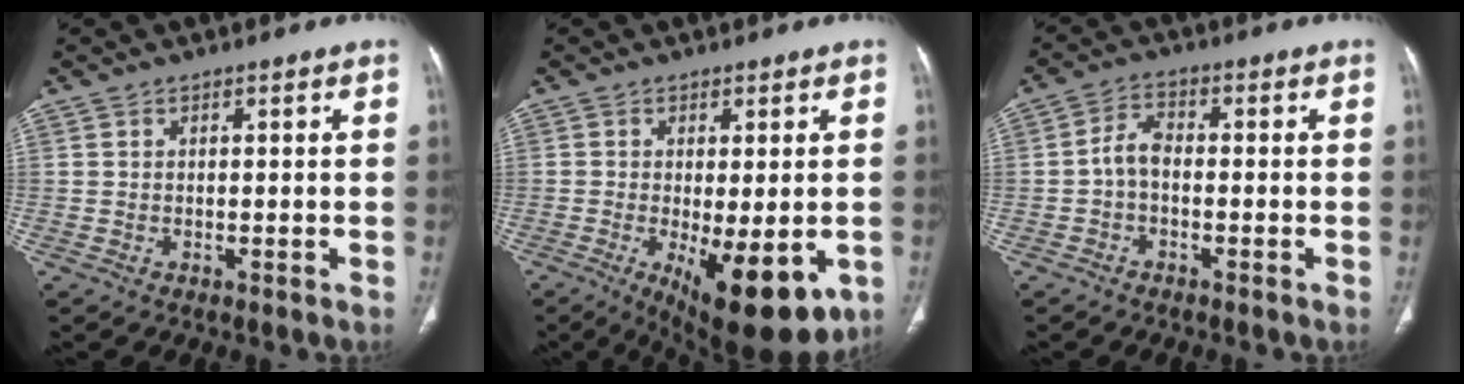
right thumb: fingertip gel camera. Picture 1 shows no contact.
{"total": 14.5, "force": [-4.9, 5.4, 12.5], "torque": [-0.158, -0.019, -0.054]}
{"total": 4.0, "force": [-1.0, 2.3, 3.1], "torque": [-0.055, 0.019, -0.028]}